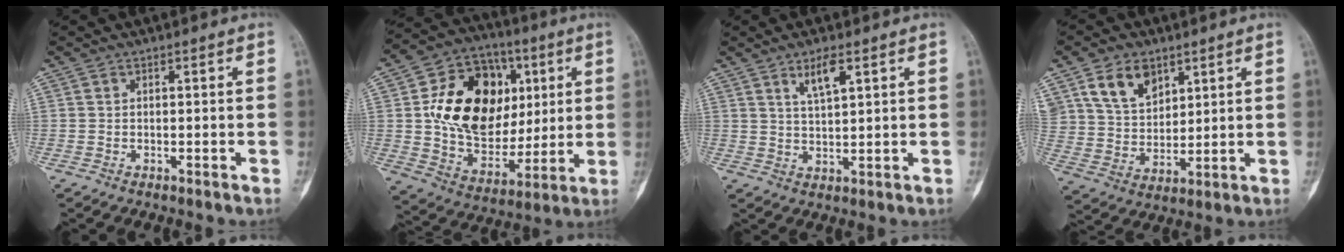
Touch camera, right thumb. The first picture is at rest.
{"total": 23.7, "force": [4.2, 17.0, 15.9], "torque": [-0.239, 0.004, 0.080]}
{"total": 4.8, "force": [2.6, 1.5, 3.7], "torque": [-0.060, -0.014, 0.051]}
{"total": 10.5, "force": [5.6, 7.1, 5.3], "torque": [-0.067, -0.027, 0.112]}